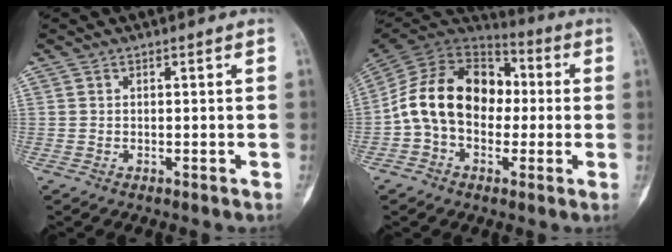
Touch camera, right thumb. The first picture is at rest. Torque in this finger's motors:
{"motor_torque": [1.82, 1.95, 1.29, -1.12, 0.23]}